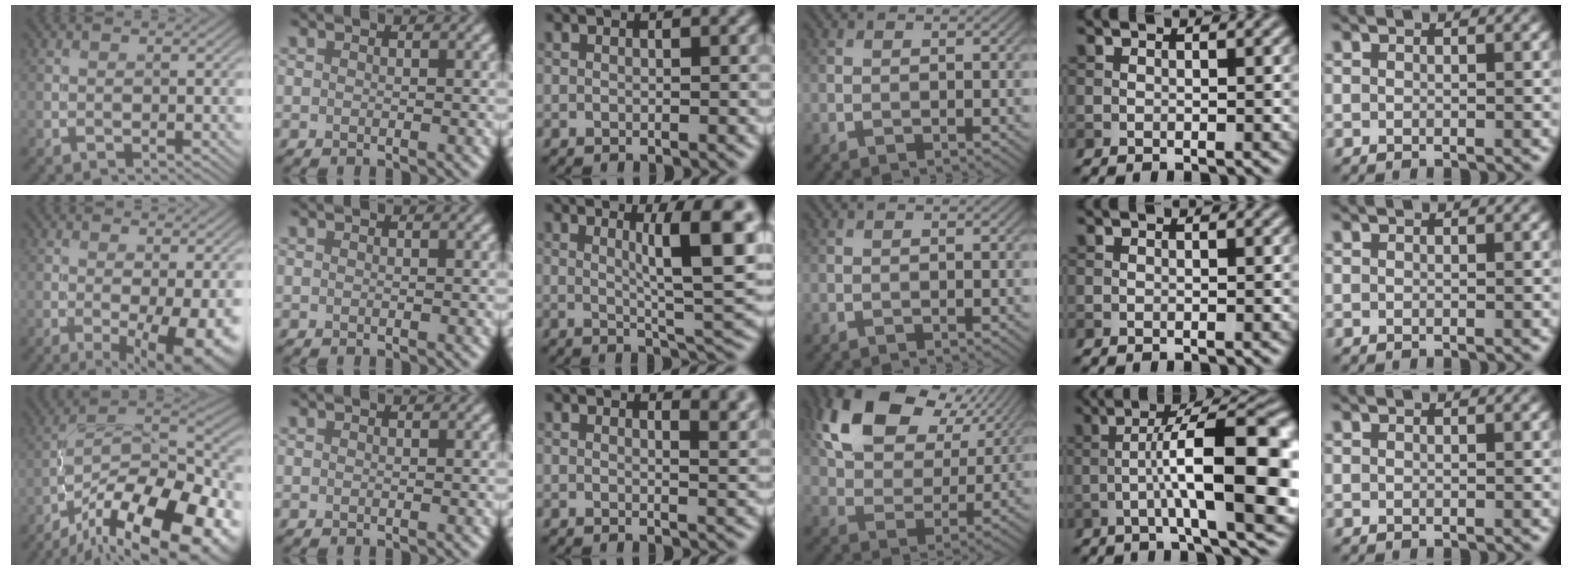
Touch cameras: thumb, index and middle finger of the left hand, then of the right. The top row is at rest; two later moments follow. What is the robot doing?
{"motion": "unscrew", "object": "medicine bottle"}